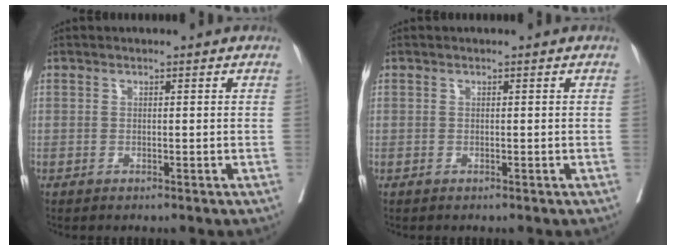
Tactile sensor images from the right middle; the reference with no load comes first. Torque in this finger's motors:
{"motor_torque": [0.28, -0.24, 0.02, 0.00]}